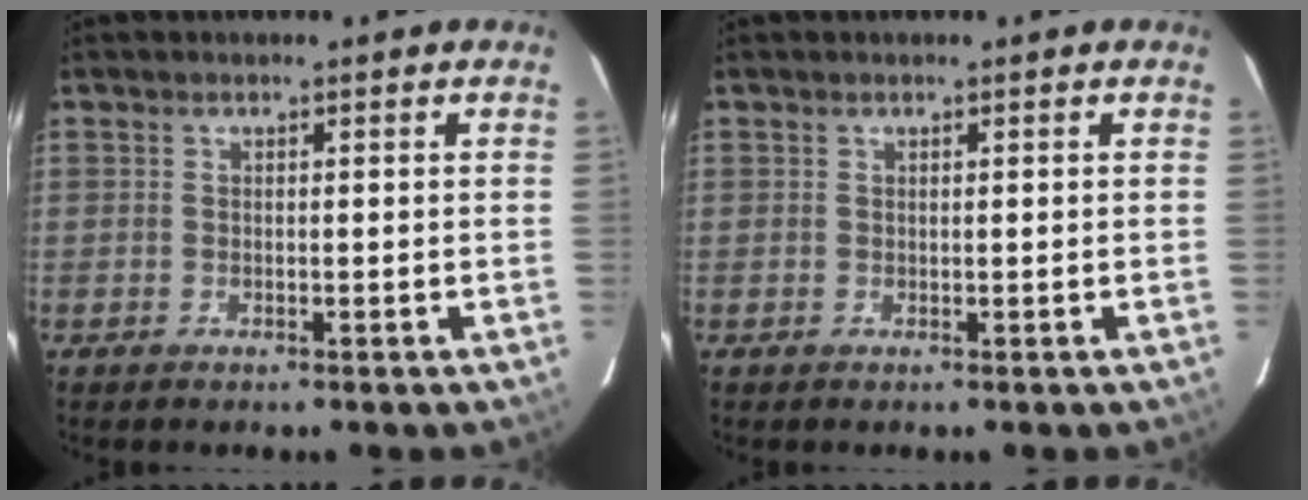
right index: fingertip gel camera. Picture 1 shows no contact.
{"total": 0.0}